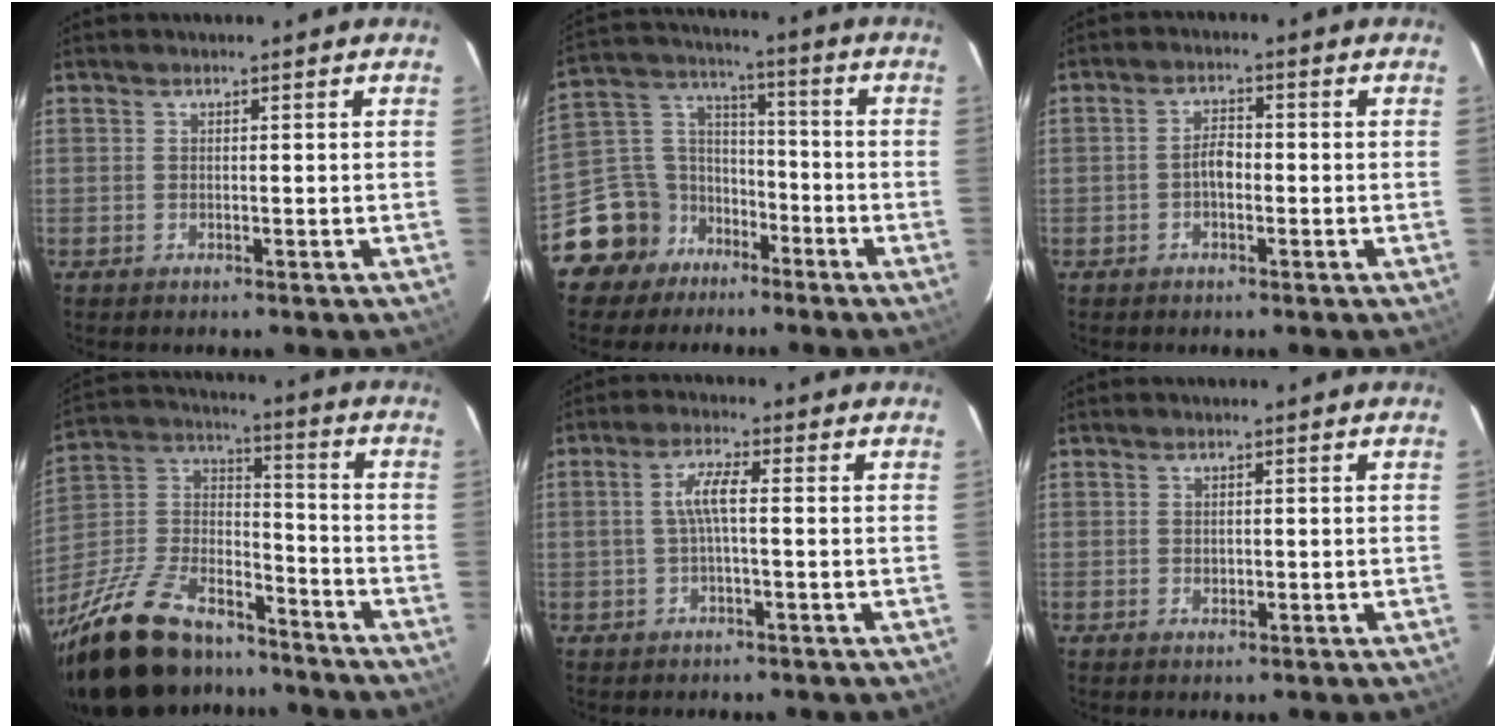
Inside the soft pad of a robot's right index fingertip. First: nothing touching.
{"total": 12.7, "force": [-8.8, 8.9, 2.0], "torque": [-0.067, 0.060, -0.151]}
{"total": 2.8, "force": [-0.9, 1.5, 2.2], "torque": [-0.041, 0.010, -0.015]}
{"total": 30.1, "force": [-22.0, 13.6, 15.5], "torque": [-0.333, 0.013, -0.350]}
{"total": 4.1, "force": [-0.2, 0.5, 4.1], "torque": [-0.078, 0.007, -0.002]}
{"total": 0.9, "force": [0.0, 0.8, 0.5], "torque": [-0.004, 0.002, 0.002]}